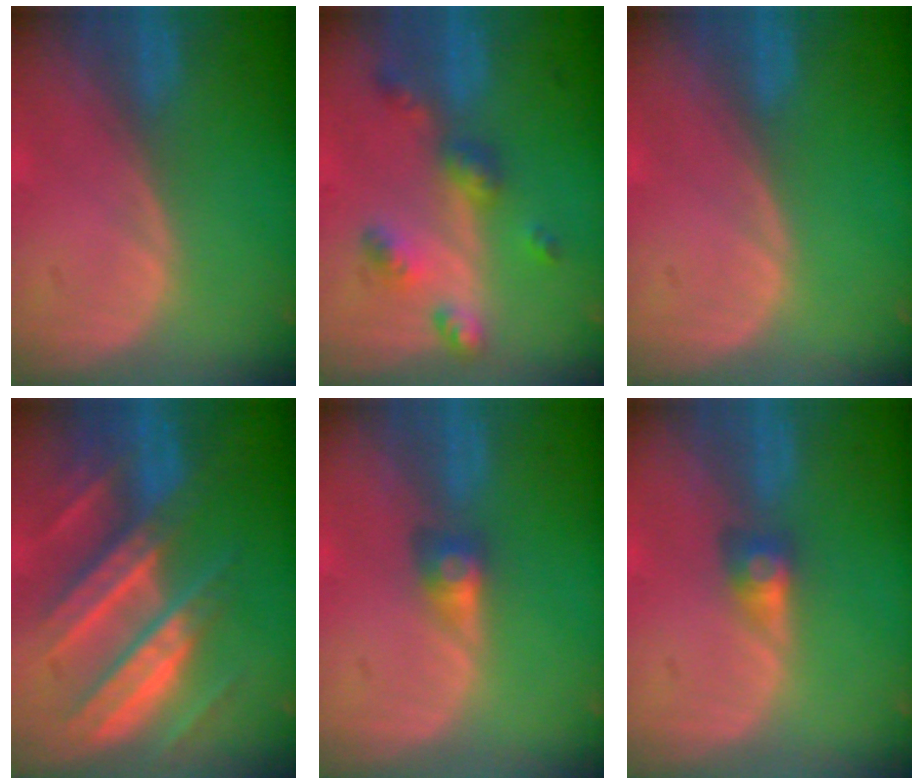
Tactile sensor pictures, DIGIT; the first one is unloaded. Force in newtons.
{"total": 6.3, "press": 5.6, "slide": 3.0}
{"total": 0.0}
{"total": 11.2, "press": 11.1, "slide": 1.0}
{"total": 2.8, "press": 2.4, "slide": 1.5}
{"total": 2.8, "press": 2.4, "slide": 1.5}